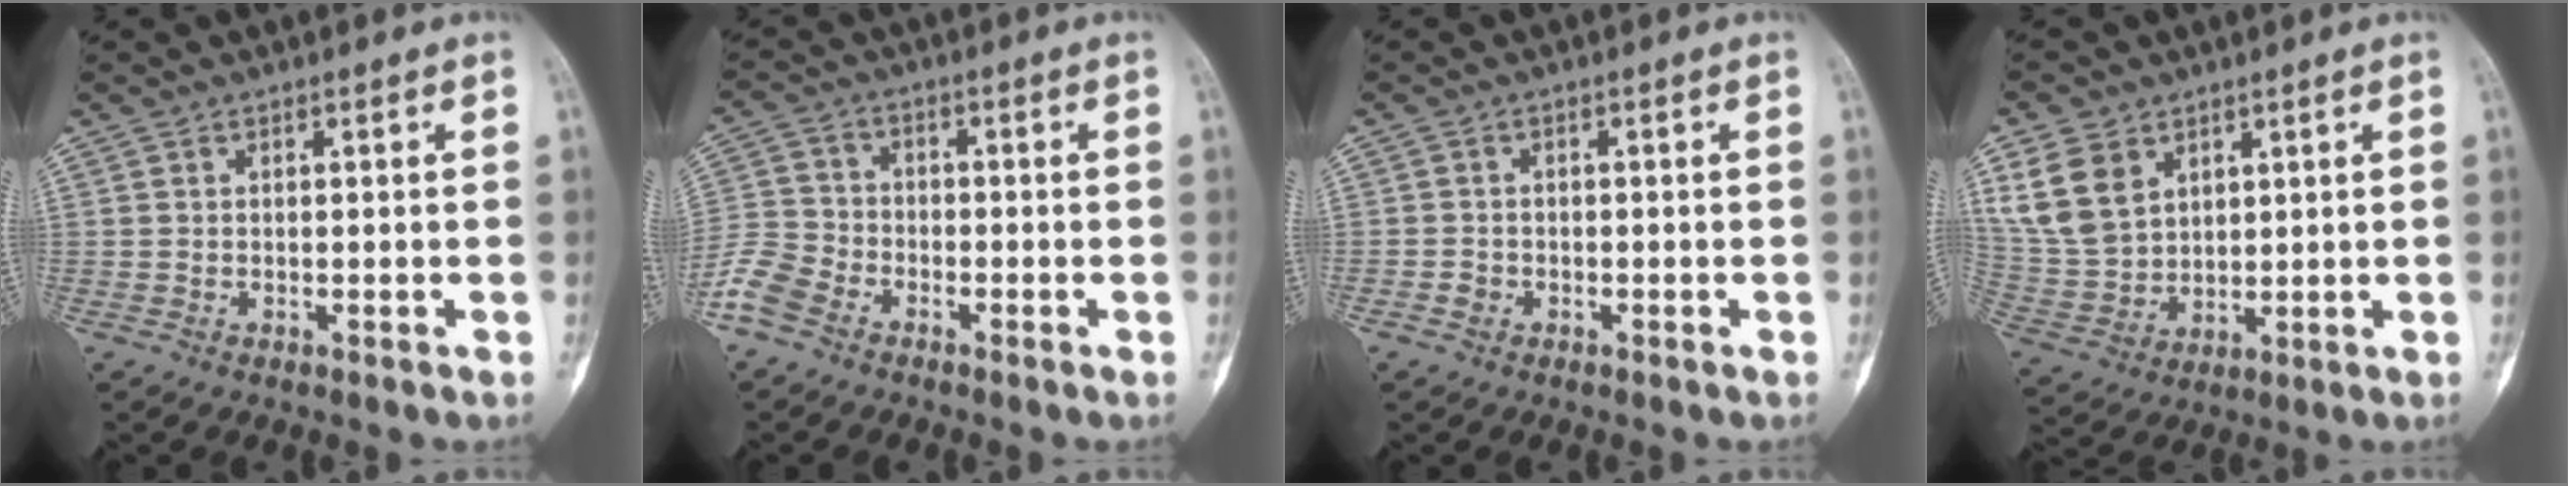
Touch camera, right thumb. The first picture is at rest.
{"total": 7.2, "force": [-4.6, 4.6, 3.0], "torque": [-0.063, 0.014, -0.104]}
{"total": 1.6, "force": [-0.7, 1.4, 0.4], "torque": [-0.002, 0.007, -0.015]}
{"total": 11.7, "force": [5.3, 8.4, 6.2], "torque": [-0.107, -0.014, 0.121]}